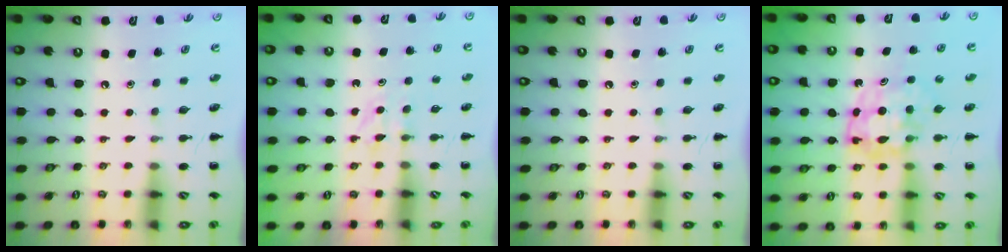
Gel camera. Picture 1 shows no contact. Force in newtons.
{"total": 2.8, "press": 2.6, "slide": 1.0}
{"total": 0.0}
{"total": 5.7, "press": 5.6, "slide": 0.9}